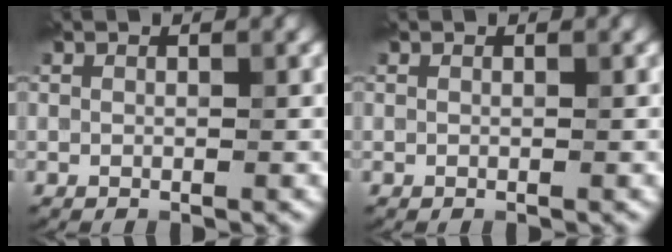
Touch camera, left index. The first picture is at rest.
{"total": 0.0}